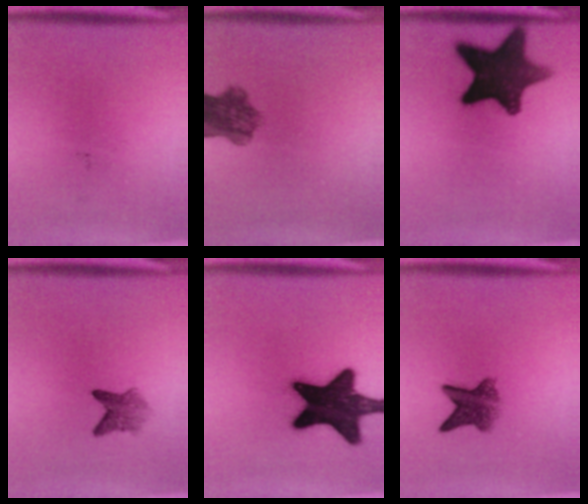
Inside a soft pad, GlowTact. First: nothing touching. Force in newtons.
{"total": 7.2}
{"total": 14.4}
{"total": 2.9}
{"total": 17.9}
{"total": 5.9}